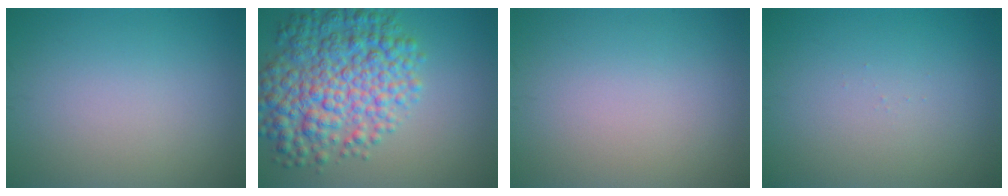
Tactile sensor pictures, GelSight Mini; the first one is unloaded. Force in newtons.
{"total": 8.9, "press": 8.9, "slide": 0.2}
{"total": 0.0}
{"total": 0.0}